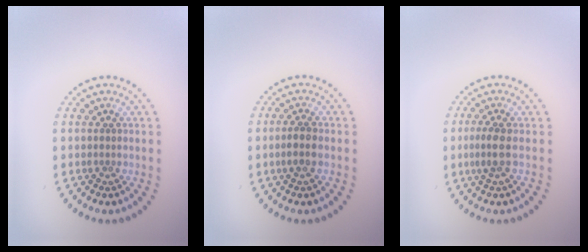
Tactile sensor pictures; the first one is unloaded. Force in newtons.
{"total": 1.9, "press": 1.8, "slide": 0.6}
{"total": 1.8, "press": 1.5, "slide": 1.0}